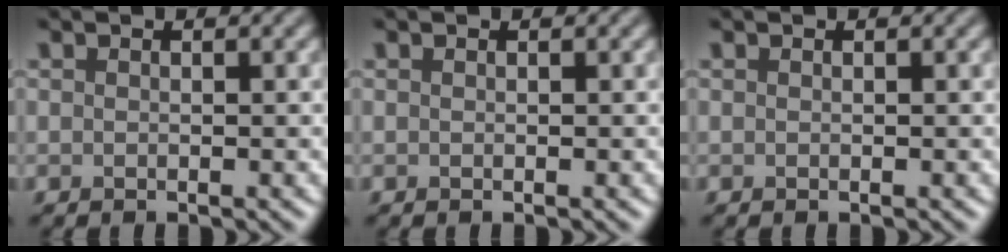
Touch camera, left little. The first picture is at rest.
{"total": 0.0}
{"total": 0.0}